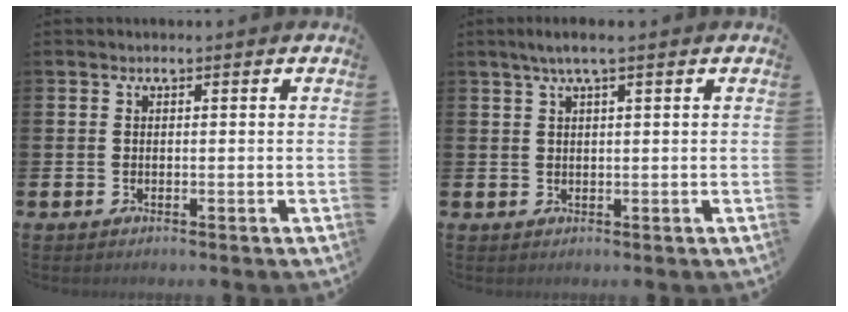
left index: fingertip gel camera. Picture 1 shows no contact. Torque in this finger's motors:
{"motor_torque": [0.22, -0.08, 0.42, 0.07]}